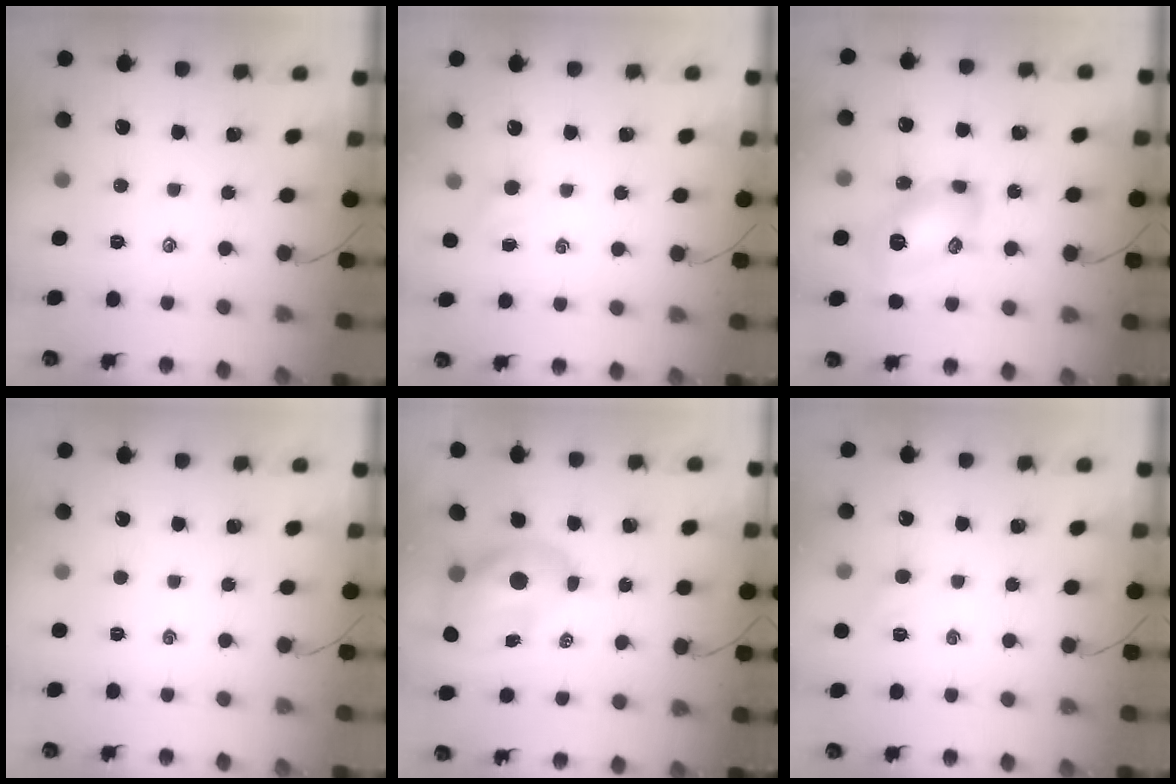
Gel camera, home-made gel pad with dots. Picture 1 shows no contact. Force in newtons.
{"total": 2.7, "press": 2.6, "slide": 0.8}
{"total": 12.7, "press": 12.7, "slide": 0.8}
{"total": 0.0}
{"total": 8.3, "press": 8.0, "slide": 2.2}
{"total": 3.1, "press": 3.0, "slide": 1.0}